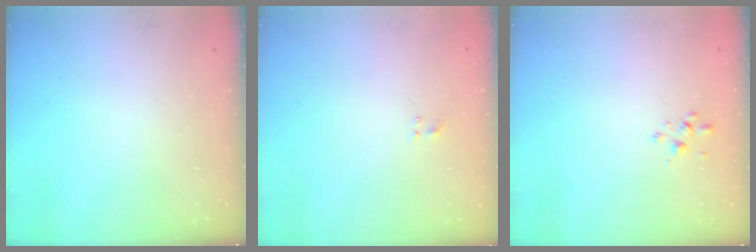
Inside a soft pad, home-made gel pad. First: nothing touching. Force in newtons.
{"total": 1.0, "press": 0.6, "slide": 0.7}
{"total": 1.8, "press": 1.7, "slide": 0.4}